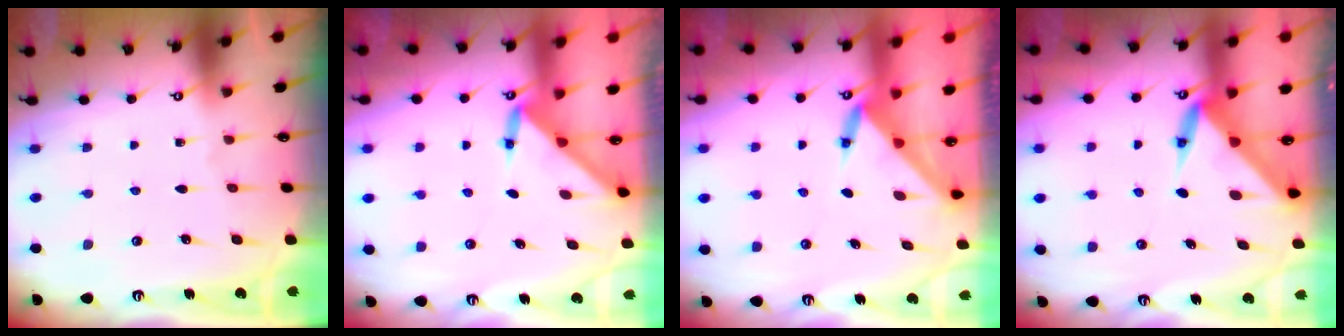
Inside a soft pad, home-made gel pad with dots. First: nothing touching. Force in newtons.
{"total": 3.1, "press": 3.1, "slide": 0.2}
{"total": 3.4, "press": 3.4, "slide": 0.3}
{"total": 4.8, "press": 4.7, "slide": 0.8}